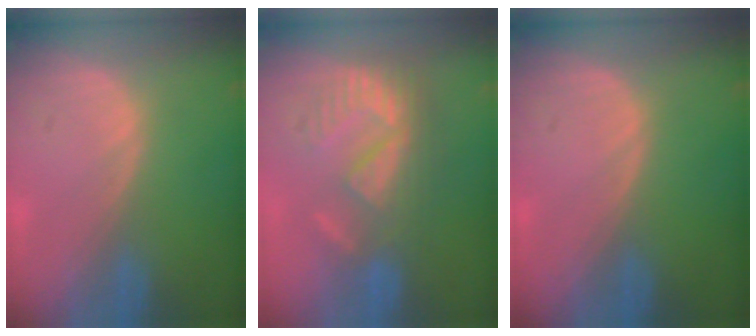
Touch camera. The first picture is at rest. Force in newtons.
{"total": 9.5, "press": 8.2, "slide": 4.8}
{"total": 0.0}